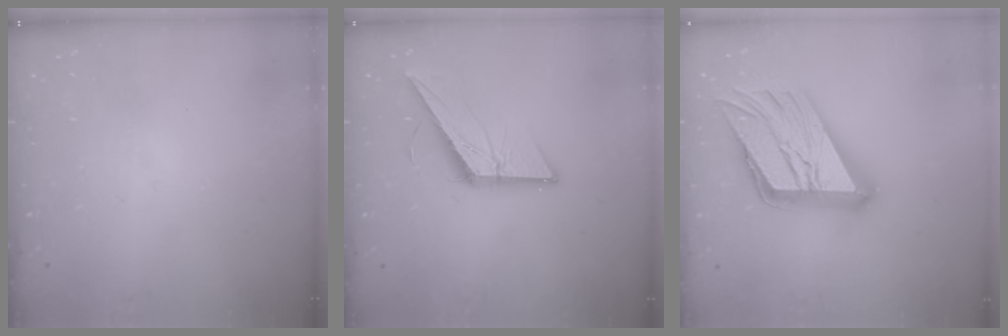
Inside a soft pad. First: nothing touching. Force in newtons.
{"total": 13.9, "press": 13.9, "slide": 0.5}
{"total": 28.7, "press": 28.6, "slide": 3.0}